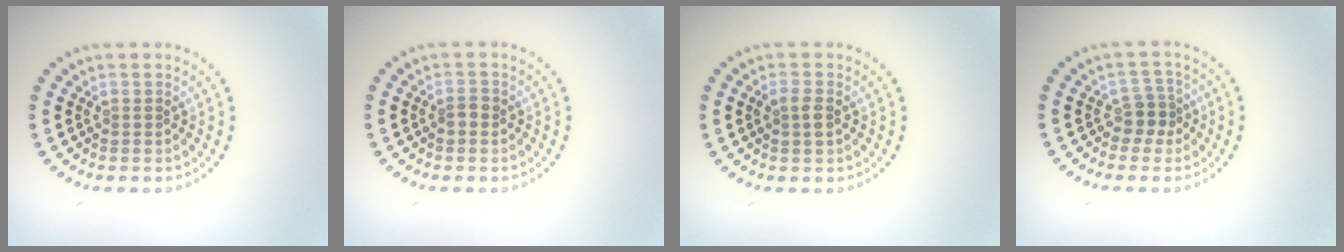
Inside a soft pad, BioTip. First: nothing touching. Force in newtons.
{"total": 1.1, "press": 1.1, "slide": 0.1}
{"total": 1.5, "press": 1.5, "slide": 0.2}
{"total": 2.0, "press": 1.6, "slide": 1.2}